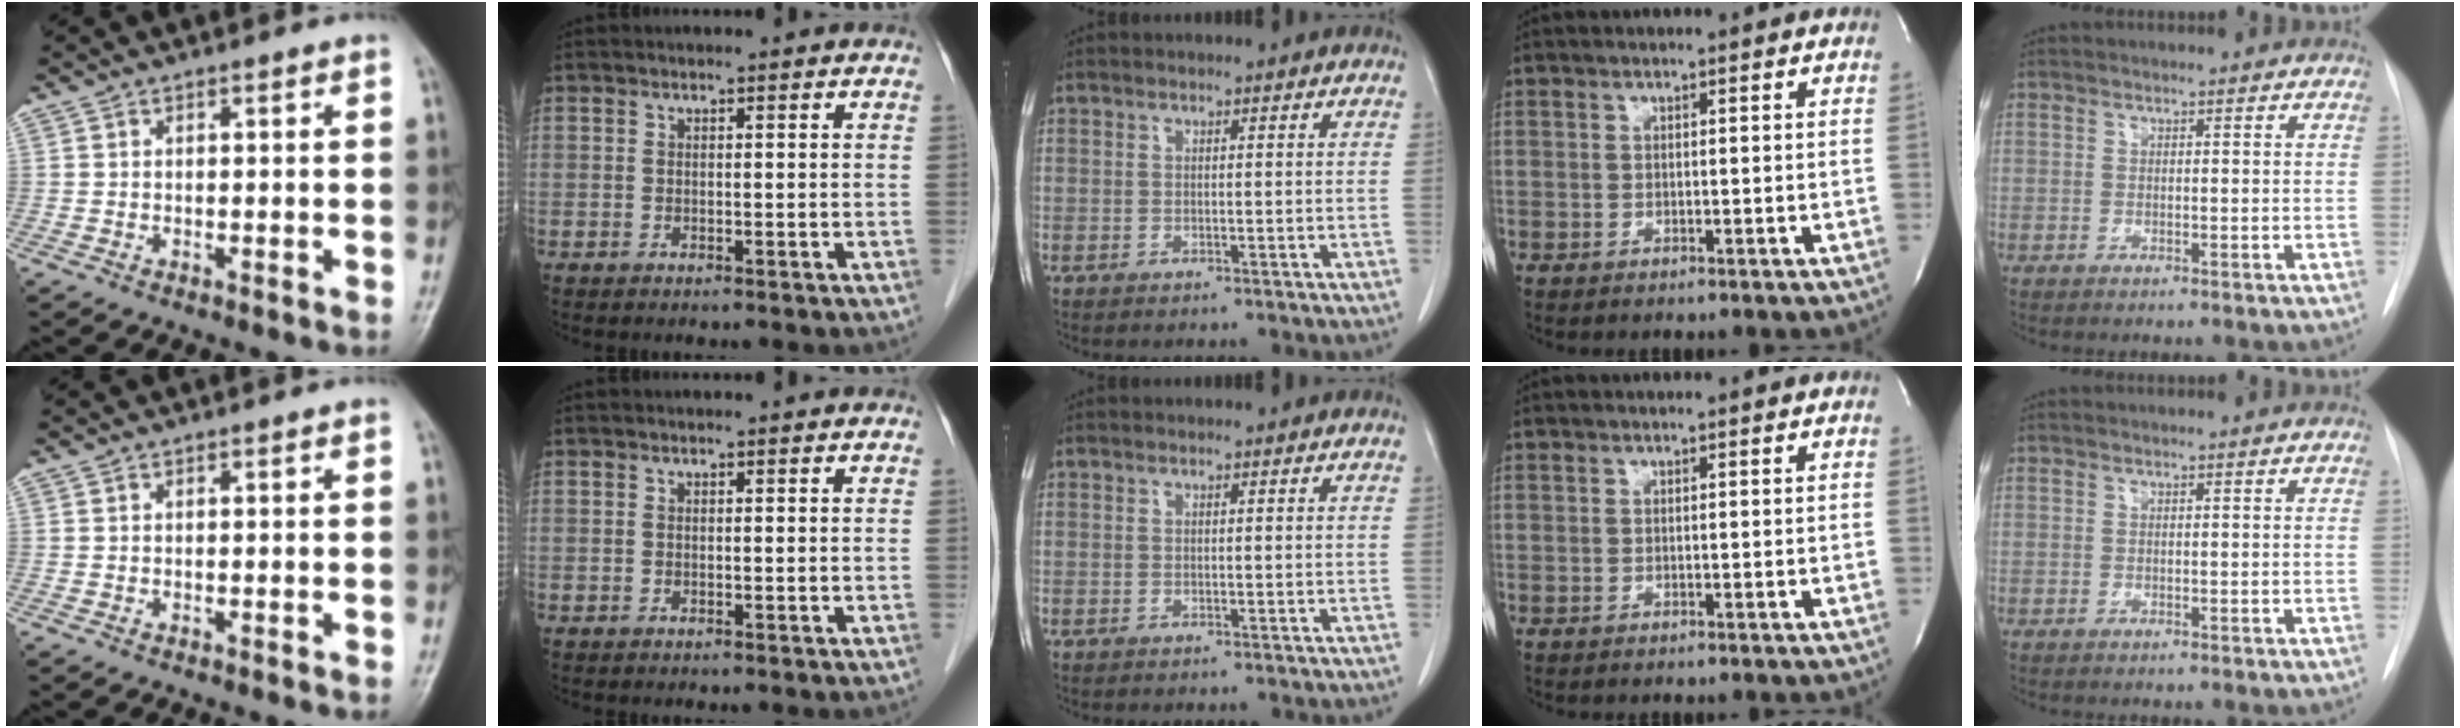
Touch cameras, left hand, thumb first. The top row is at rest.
{}